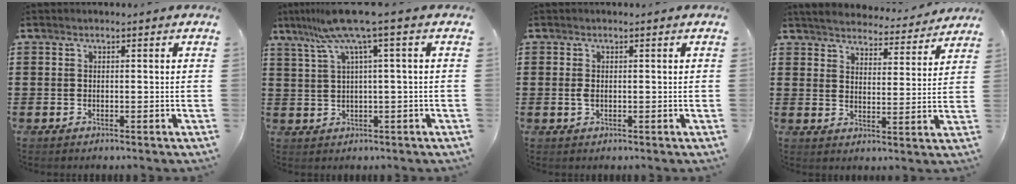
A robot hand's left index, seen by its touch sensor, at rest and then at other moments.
{"total": 7.7, "force": [3.2, -0.4, 7.0], "torque": [-0.156, -0.016, 0.051]}
{"total": 1.3, "force": [0.0, 0.6, 1.1], "torque": [-0.031, -0.002, -0.003]}
{"total": 4.5, "force": [4.5, 0.2, 0.3], "torque": [-0.031, -0.031, 0.077]}